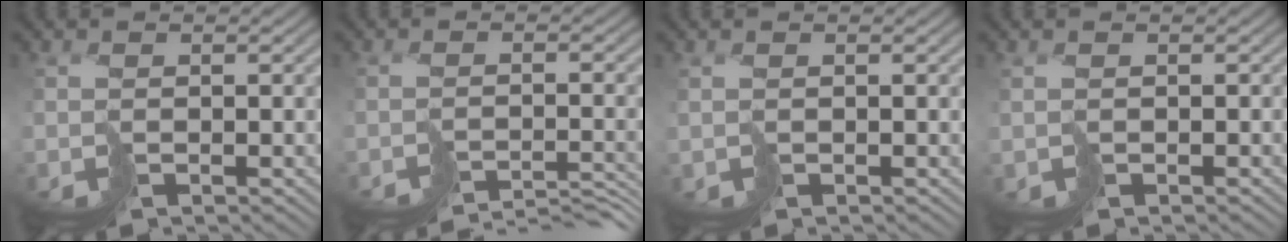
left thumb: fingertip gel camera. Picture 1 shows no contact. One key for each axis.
{"total": 6.1, "fx": -5.8, "fy": 0.4, "fz": 1.8, "tx": -0.024, "ty": 0.000, "tz": -0.084}
{"total": 0.8, "fx": 0.2, "fy": 0.7, "fz": 0.0, "tx": -0.007, "ty": -0.003, "tz": 0.007}
{"total": 1.3, "fx": 0.1, "fy": 1.3, "fz": 0.1, "tx": -0.006, "ty": -0.008, "tz": 0.002}